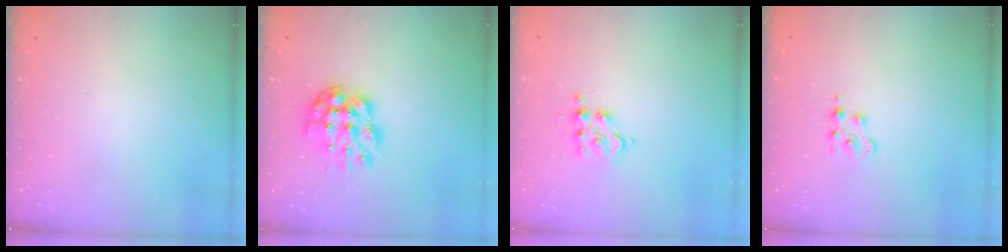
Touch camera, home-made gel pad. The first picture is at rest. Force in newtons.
{"total": 10.3, "press": 10.3, "slide": 0.9}
{"total": 7.4, "press": 7.4, "slide": 0.5}
{"total": 2.9, "press": 2.9, "slide": 0.4}